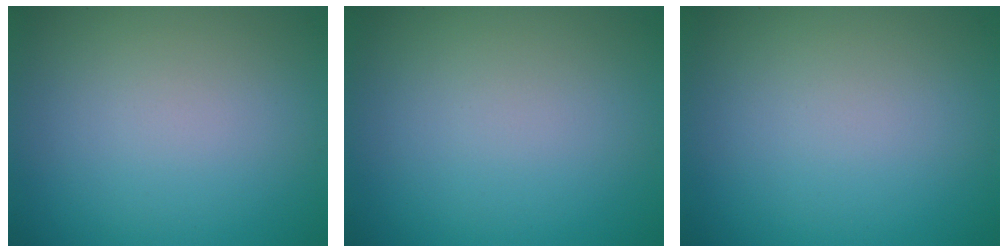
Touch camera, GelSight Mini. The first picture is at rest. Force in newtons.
{"total": 0.0}
{"total": 0.0}